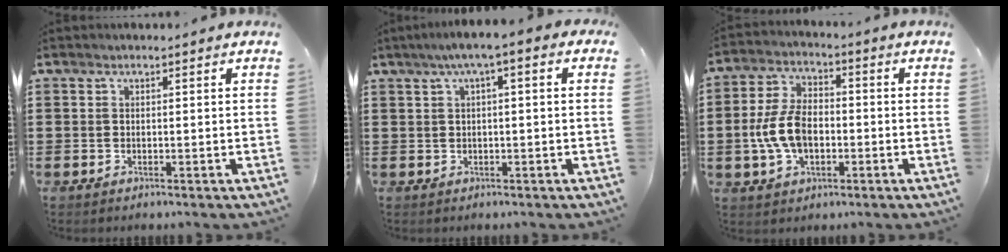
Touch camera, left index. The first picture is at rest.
{"total": 3.0, "force": [0.1, 0.4, 3.0], "torque": [-0.055, 0.004, -0.003]}
{"total": 8.7, "force": [-1.6, 5.2, 6.8], "torque": [-0.161, 0.005, -0.037]}